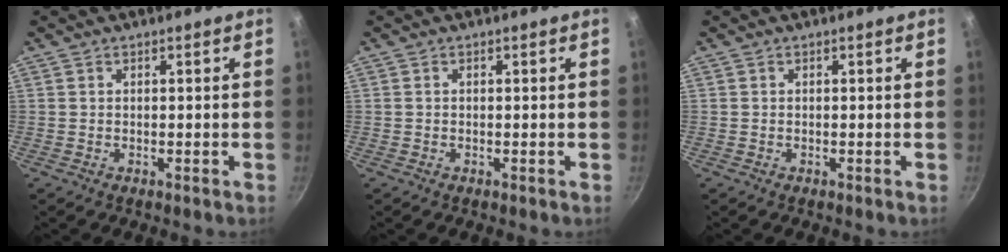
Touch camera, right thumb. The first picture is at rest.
{"total": 0.0}
{"total": 0.0}